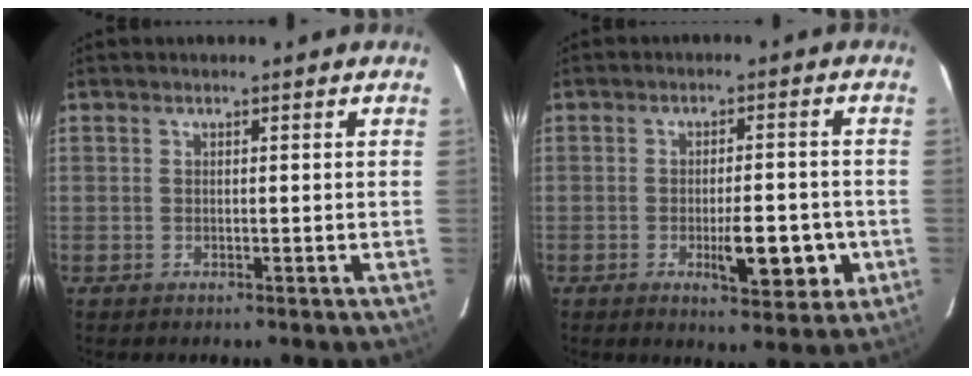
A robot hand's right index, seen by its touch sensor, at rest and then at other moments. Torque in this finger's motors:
{"motor_torque": [0.25, -0.05, 0.16, 0.07]}